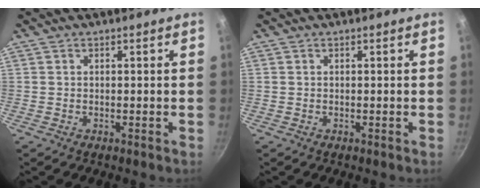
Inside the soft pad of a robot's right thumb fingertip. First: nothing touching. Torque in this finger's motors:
{"motor_torque": [0.00, 0.00, 0.04, 0.04, 0.00]}